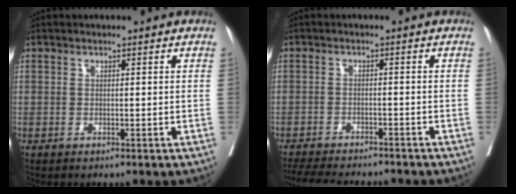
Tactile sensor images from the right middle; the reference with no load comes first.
{"total": 12.7, "force": [-11.5, 2.4, 4.9], "torque": [-0.088, -0.013, -0.160]}